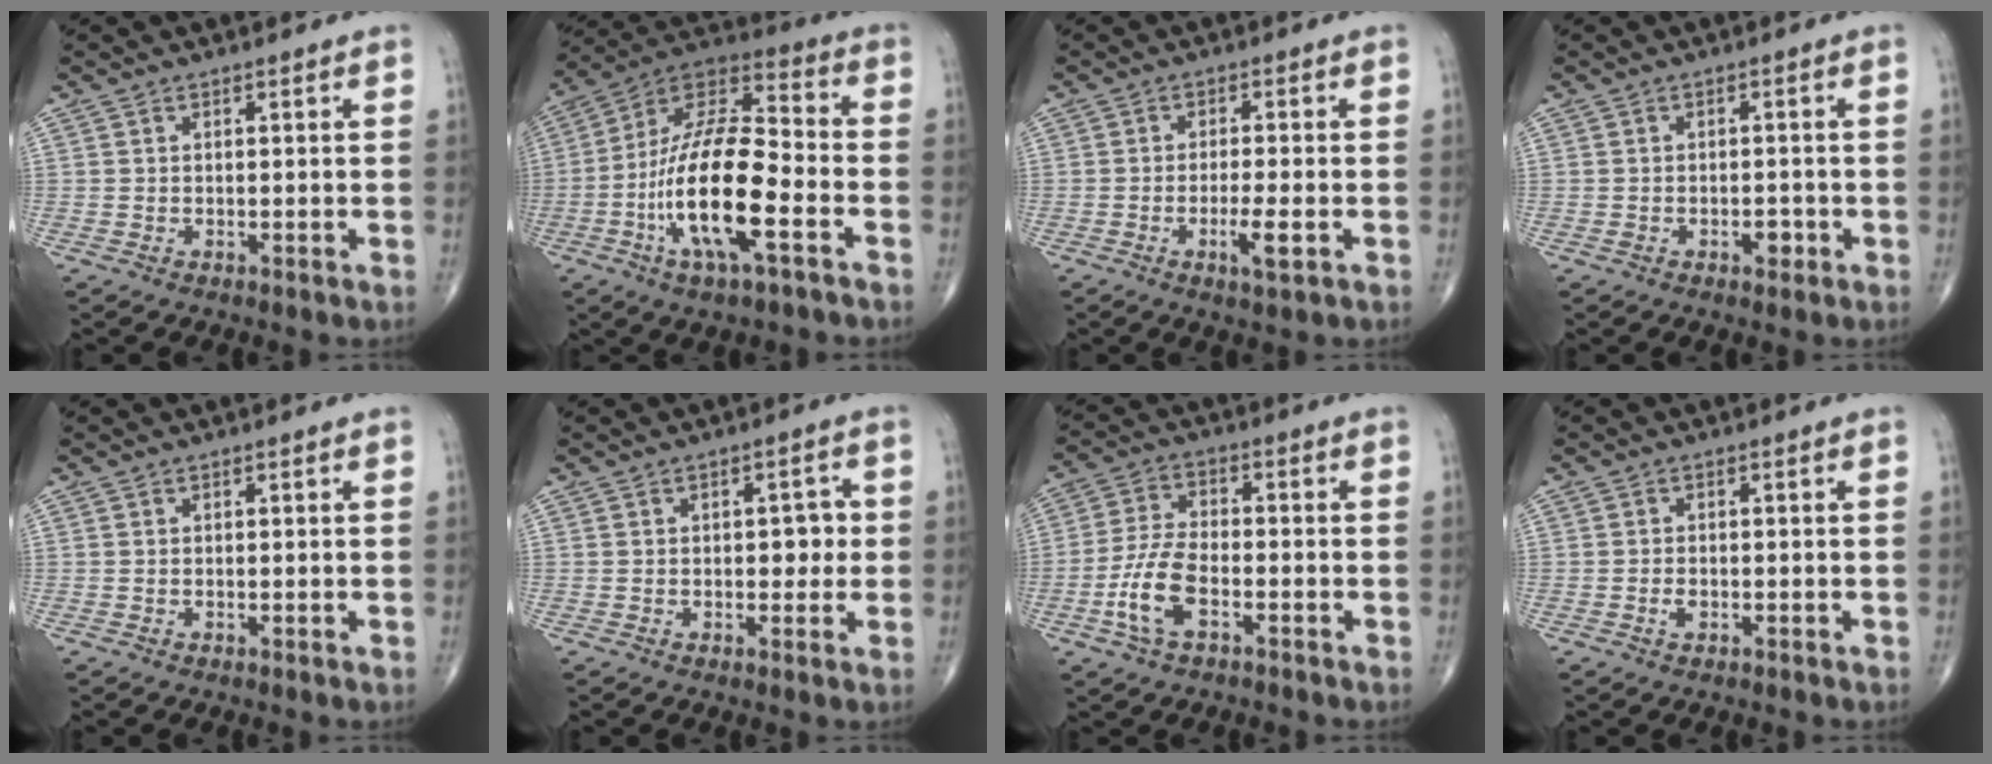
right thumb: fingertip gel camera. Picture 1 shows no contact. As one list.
[{"total": 19.9, "force": [-6.3, 6.7, 17.7], "torque": [-0.336, 0.043, -0.115]}, {"total": 4.6, "force": [-1.7, 0.8, 4.2], "torque": [-0.078, -0.003, -0.031]}, {"total": 2.2, "force": [-1.0, 1.3, 1.6], "torque": [-0.018, 0.009, -0.012]}, {"total": 0.0}, {"total": 4.0, "force": [0.1, 2.3, 3.2], "torque": [-0.021, 0.003, -0.001]}, {"total": 8.7, "force": [-3.5, 4.0, 6.9], "torque": [-0.151, 0.022, -0.071]}, {"total": 1.4, "force": [-0.6, 0.8, 1.0], "torque": [-0.018, 0.003, -0.013]}]